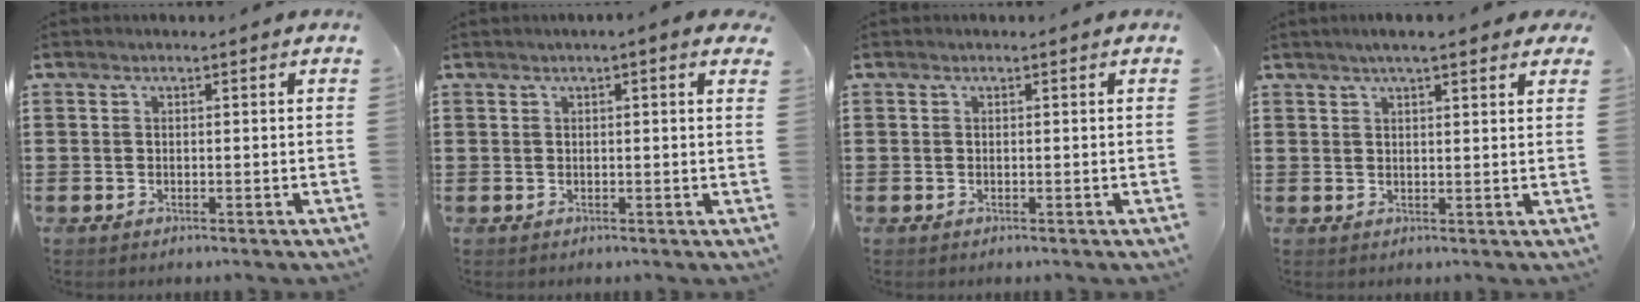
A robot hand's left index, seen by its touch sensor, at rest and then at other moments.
{"total": 1.3, "force": [0.5, 0.0, 1.2], "torque": [-0.023, 0.001, 0.009]}
{"total": 0.0}
{"total": 3.7, "force": [2.7, 0.4, 2.4], "torque": [-0.053, 0.007, 0.048]}